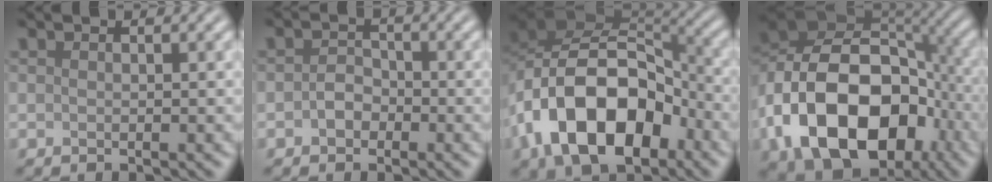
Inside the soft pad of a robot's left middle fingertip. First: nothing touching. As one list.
[{"total": 1.7, "force": [-0.6, 1.4, 0.9], "torque": [-0.015, 0.002, -0.016]}, {"total": 13.6, "force": [-5.0, 8.5, 9.3], "torque": [-0.162, 0.002, -0.097]}, {"total": 16.8, "force": [-5.5, 11.5, 11.0], "torque": [-0.198, -0.009, -0.099]}]